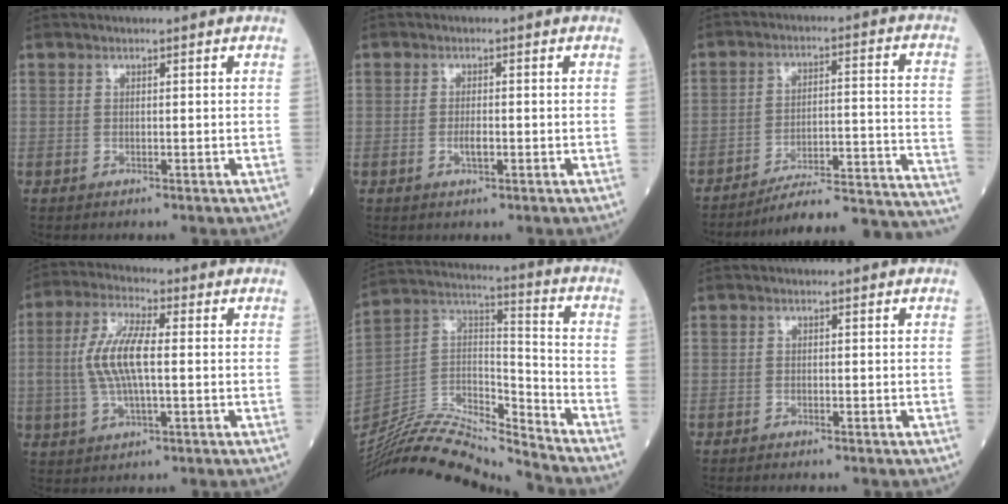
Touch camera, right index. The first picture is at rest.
{"total": 1.8, "force": [-0.5, 0.5, 1.7], "torque": [-0.030, 0.000, -0.009]}
{"total": 23.0, "force": [-21.9, -0.4, 7.1], "torque": [-0.034, 0.008, -0.295]}
{"total": 9.0, "force": [0.2, 2.4, 8.7], "torque": [-0.188, 0.008, 0.003]}
{"total": 20.7, "force": [-19.6, 0.1, 6.7], "torque": [-0.135, 0.027, -0.350]}
{"total": 1.2, "force": [-1.1, 0.0, 0.5], "torque": [-0.006, -0.001, -0.014]}